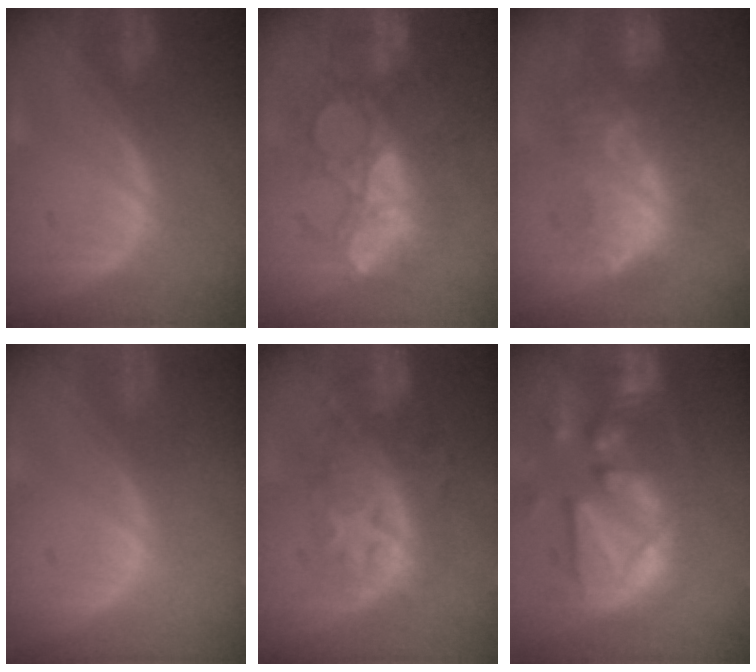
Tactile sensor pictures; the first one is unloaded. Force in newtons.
{"total": 9.8, "press": 9.2, "slide": 3.4}
{"total": 9.5, "press": 9.2, "slide": 2.1}
{"total": 0.0}
{"total": 8.3, "press": 8.0, "slide": 2.2}
{"total": 13.3, "press": 11.4, "slide": 6.9}